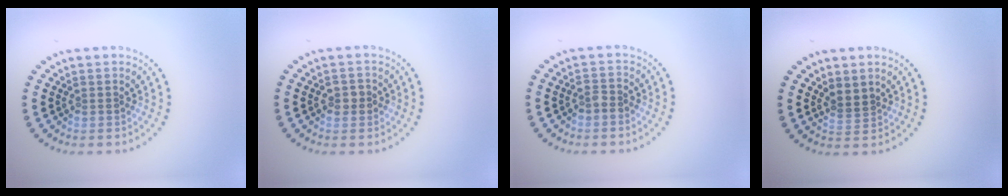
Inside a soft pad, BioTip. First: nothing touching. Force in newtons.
{"total": 1.6, "press": 1.6, "slide": 0.2}
{"total": 1.2, "press": 1.1, "slide": 0.5}
{"total": 1.2, "press": 0.8, "slide": 0.9}